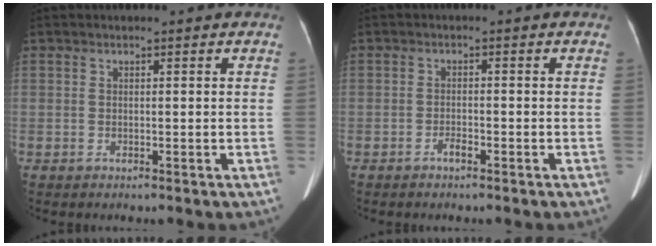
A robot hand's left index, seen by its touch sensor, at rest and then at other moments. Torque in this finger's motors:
{"motor_torque": [-0.05, 0.00, 0.01, 0.00]}